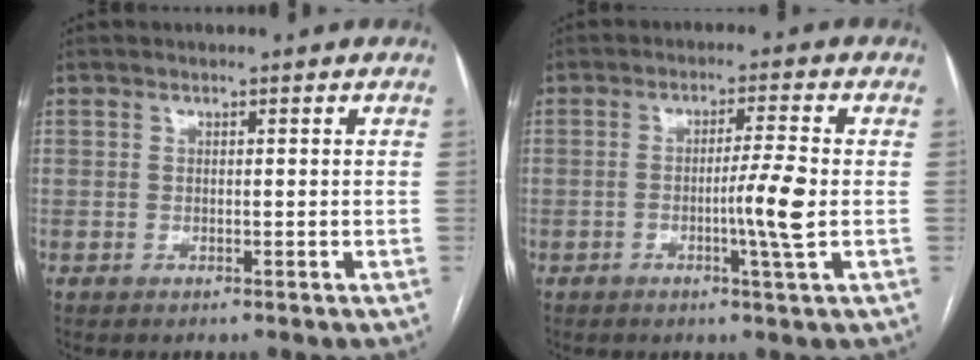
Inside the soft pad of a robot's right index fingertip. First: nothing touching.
{"total": 6.0, "force": [-1.1, -0.9, 5.8], "torque": [-0.096, -0.008, -0.020]}